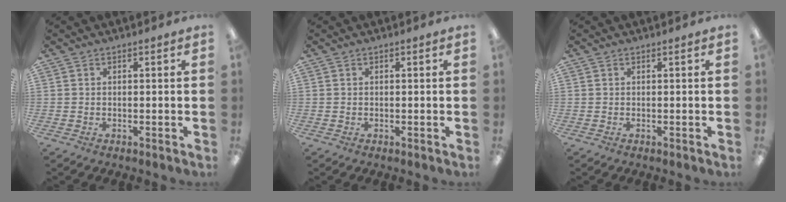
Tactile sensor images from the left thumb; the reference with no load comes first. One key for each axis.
{"total": 0.0}
{"total": 0.0}